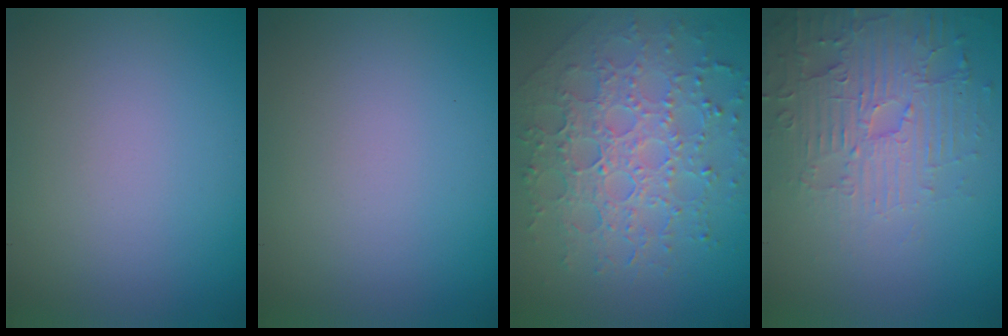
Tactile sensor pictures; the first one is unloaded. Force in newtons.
{"total": 0.0}
{"total": 7.2, "press": 5.1, "slide": 5.1}
{"total": 5.0, "press": 3.9, "slide": 3.2}